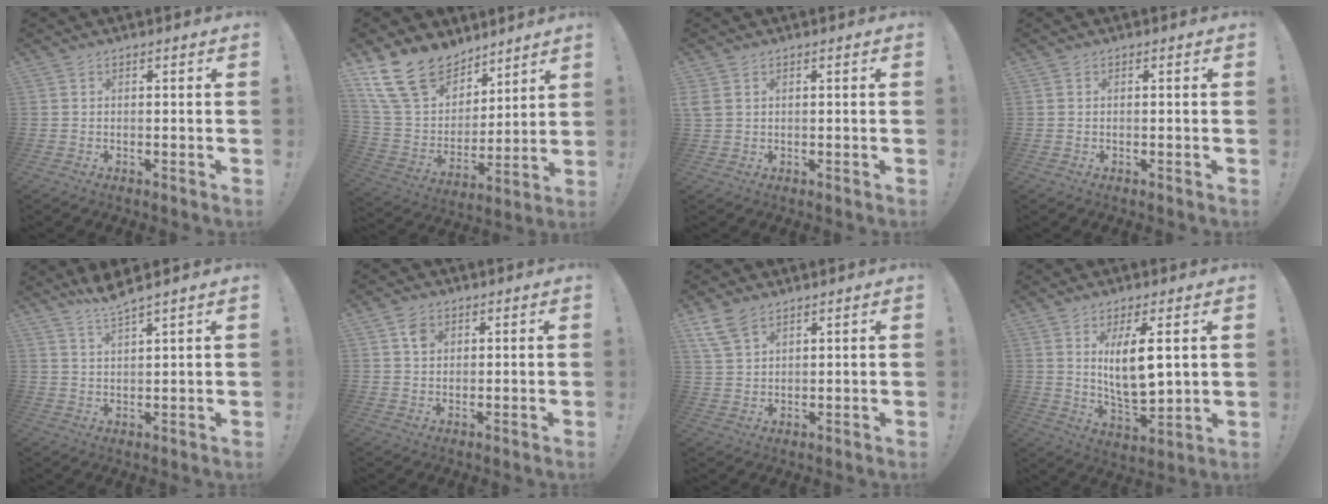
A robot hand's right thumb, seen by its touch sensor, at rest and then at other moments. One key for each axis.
{"total": 18.5, "fx": 12.6, "fy": 11.4, "fz": 7.3, "tx": -0.145, "ty": -0.071, "tz": 0.250}
{"total": 2.5, "fx": 1.1, "fy": 1.7, "fz": 1.4, "tx": -0.037, "ty": 0.005, "tz": 0.025}
{"total": 0.0}
{"total": 5.3, "fx": 4.5, "fy": -0.7, "fz": 2.8, "tx": -0.062, "ty": -0.021, "tz": 0.078}
{"total": 3.7, "fx": 1.6, "fy": 2.8, "fz": 1.7, "tx": -0.017, "ty": -0.003, "tz": 0.028}
{"total": 7.6, "fx": 5.2, "fy": 4.0, "fz": 4.0, "tx": -0.080, "ty": -0.013, "tz": 0.104}
{"total": 10.8, "fx": 3.8, "fy": 3.6, "fz": 9.5, "tx": -0.171, "ty": -0.025, "tz": 0.061}